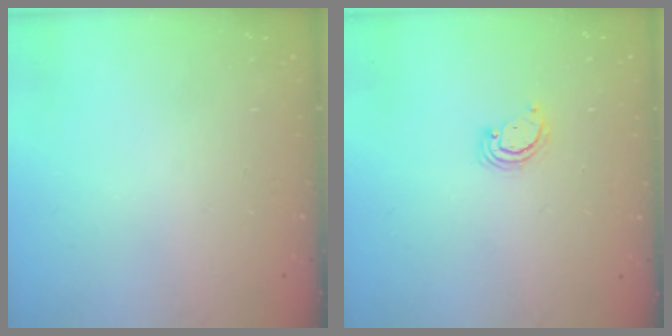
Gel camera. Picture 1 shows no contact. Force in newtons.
{"total": 2.6, "press": 2.6, "slide": 0.3}